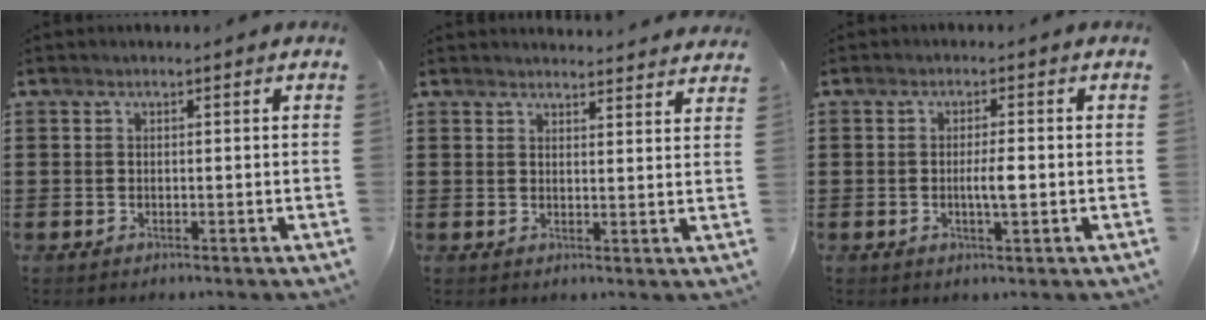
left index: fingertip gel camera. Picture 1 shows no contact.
{"total": 2.7, "force": [2.7, -0.1, 0.0], "torque": [-0.001, -0.015, 0.049]}
{"total": 3.2, "force": [-0.5, 0.6, 3.1], "torque": [-0.055, -0.001, -0.009]}